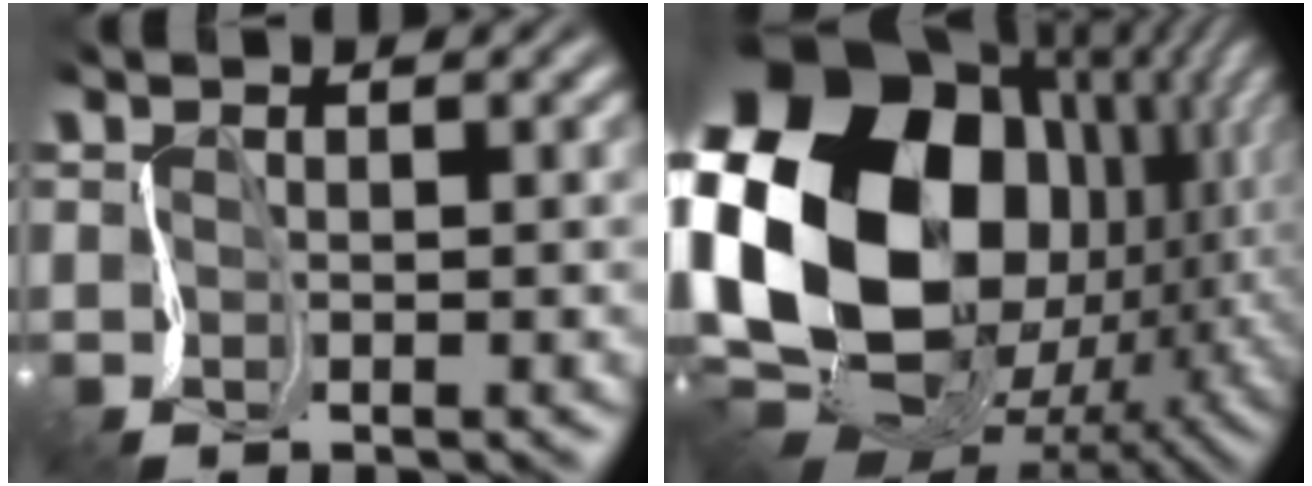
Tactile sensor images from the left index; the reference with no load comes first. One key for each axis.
{"total": 21.3, "fx": 1.6, "fy": 16.2, "fz": 13.7, "tx": -0.315, "ty": -0.051, "tz": 0.053}